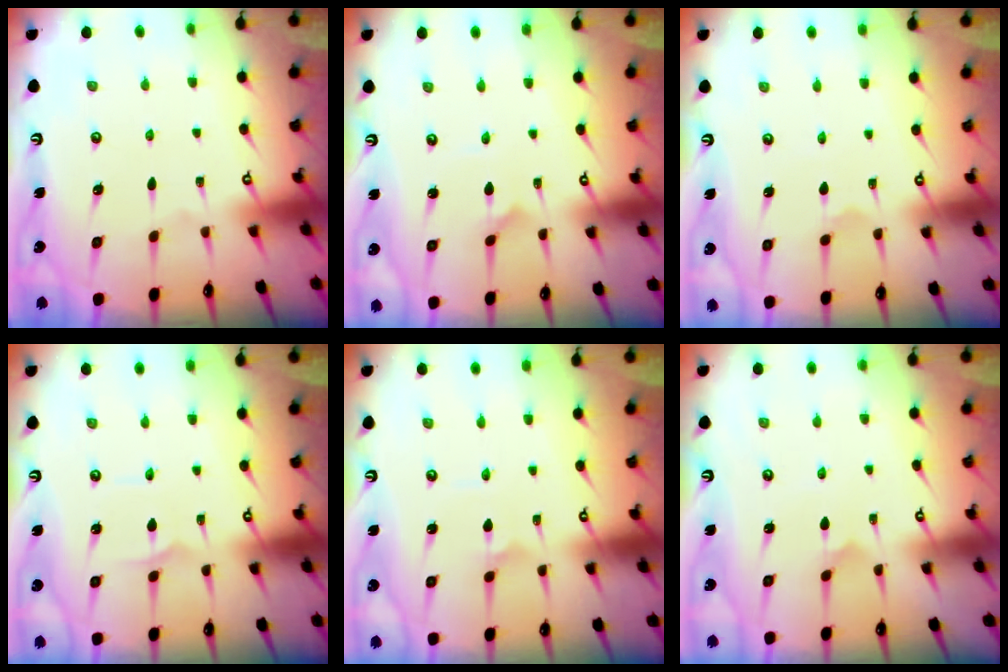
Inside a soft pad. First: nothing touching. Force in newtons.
{"total": 2.0, "press": 2.0, "slide": 0.2}
{"total": 1.8, "press": 1.8, "slide": 0.2}
{"total": 1.7, "press": 1.7, "slide": 0.1}
{"total": 1.4, "press": 1.4, "slide": 0.1}
{"total": 1.3, "press": 1.3, "slide": 0.1}